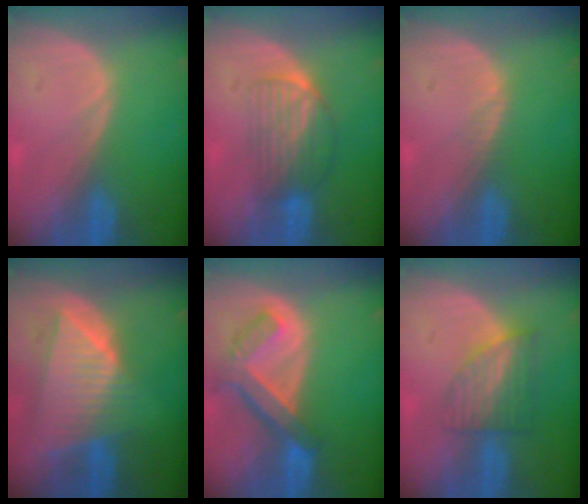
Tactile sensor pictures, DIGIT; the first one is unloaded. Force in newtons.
{"total": 6.8, "press": 5.8, "slide": 3.4}
{"total": 0.5, "press": 0.5, "slide": 0.1}
{"total": 9.0, "press": 8.1, "slide": 3.9}
{"total": 7.6, "press": 6.5, "slide": 3.8}
{"total": 6.3, "press": 5.6, "slide": 2.8}